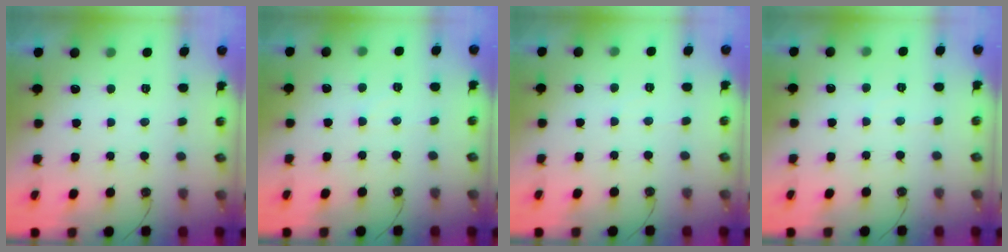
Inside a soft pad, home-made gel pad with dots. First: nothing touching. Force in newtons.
{"total": 3.9, "press": 3.8, "slide": 0.5}
{"total": 3.9, "press": 3.9, "slide": 0.6}
{"total": 3.3, "press": 3.3, "slide": 0.5}